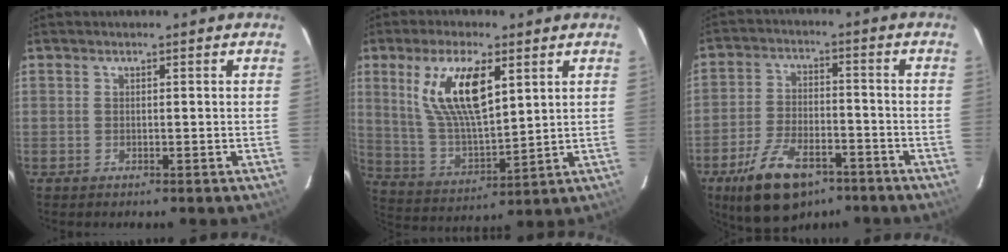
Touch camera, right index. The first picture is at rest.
{"total": 14.0, "force": [5.9, 4.8, 11.8], "torque": [-0.225, 0.002, 0.123]}
{"total": 13.5, "force": [-8.7, 6.3, 8.2], "torque": [-0.174, -0.013, -0.146]}